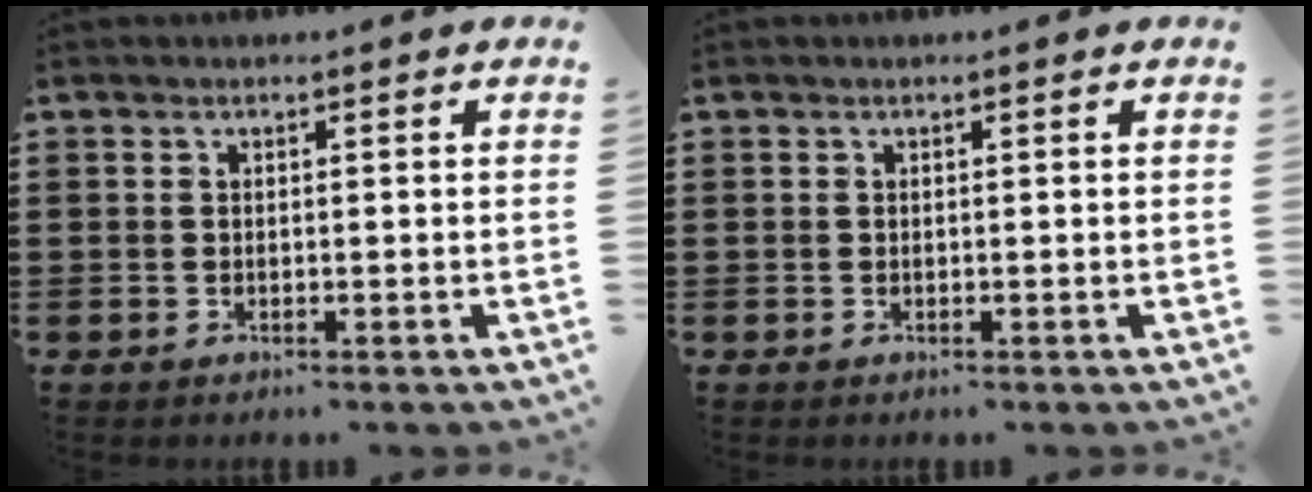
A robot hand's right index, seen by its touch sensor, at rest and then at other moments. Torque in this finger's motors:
{"motor_torque": [-1.07, 1.07, 0.00, 0.00]}